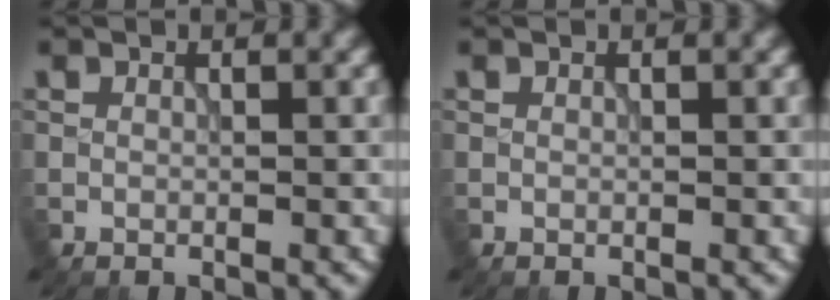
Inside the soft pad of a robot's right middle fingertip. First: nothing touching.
{"total": 0.0}